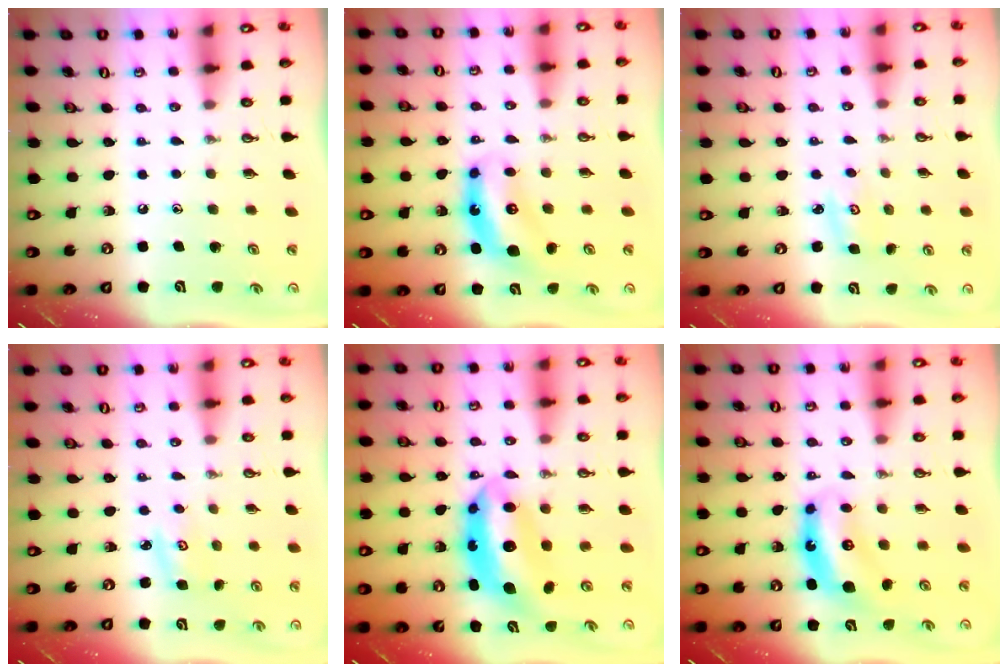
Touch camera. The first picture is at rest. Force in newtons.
{"total": 6.7, "press": 6.7, "slide": 0.4}
{"total": 2.3, "press": 2.3, "slide": 0.2}
{"total": 2.9, "press": 2.9, "slide": 0.3}
{"total": 8.7, "press": 8.7, "slide": 0.7}
{"total": 6.8, "press": 6.8, "slide": 0.2}